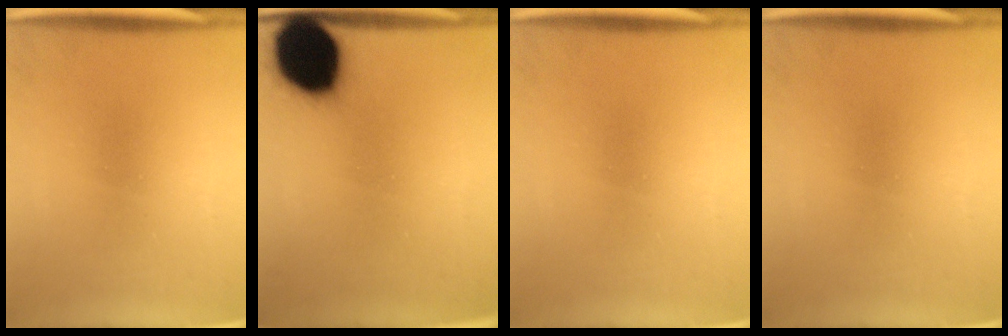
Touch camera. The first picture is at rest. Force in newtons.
{"total": 18.8}
{"total": 0.0}
{"total": 0.0}